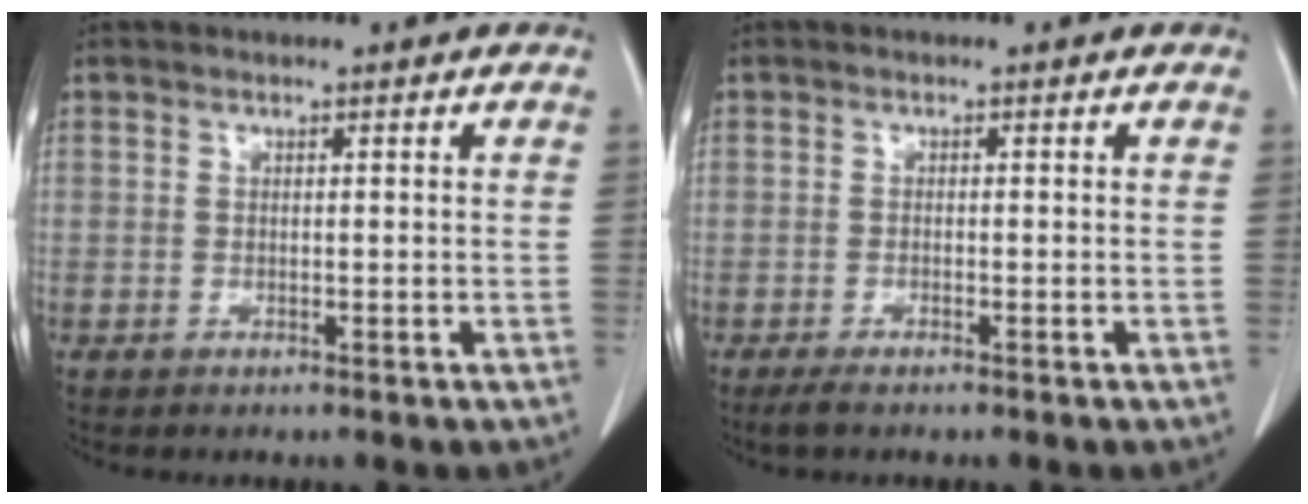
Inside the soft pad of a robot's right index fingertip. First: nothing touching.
{"total": 2.2, "force": [-1.7, 0.3, 1.3], "torque": [-0.026, -0.005, -0.029]}